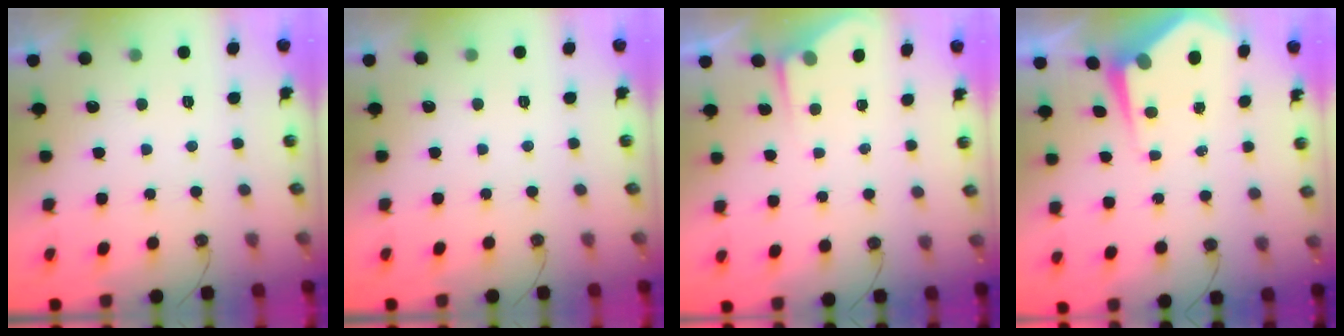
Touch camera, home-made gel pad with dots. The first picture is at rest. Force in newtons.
{"total": 0.0}
{"total": 2.8, "press": 2.8, "slide": 0.4}
{"total": 5.9, "press": 5.9, "slide": 0.5}